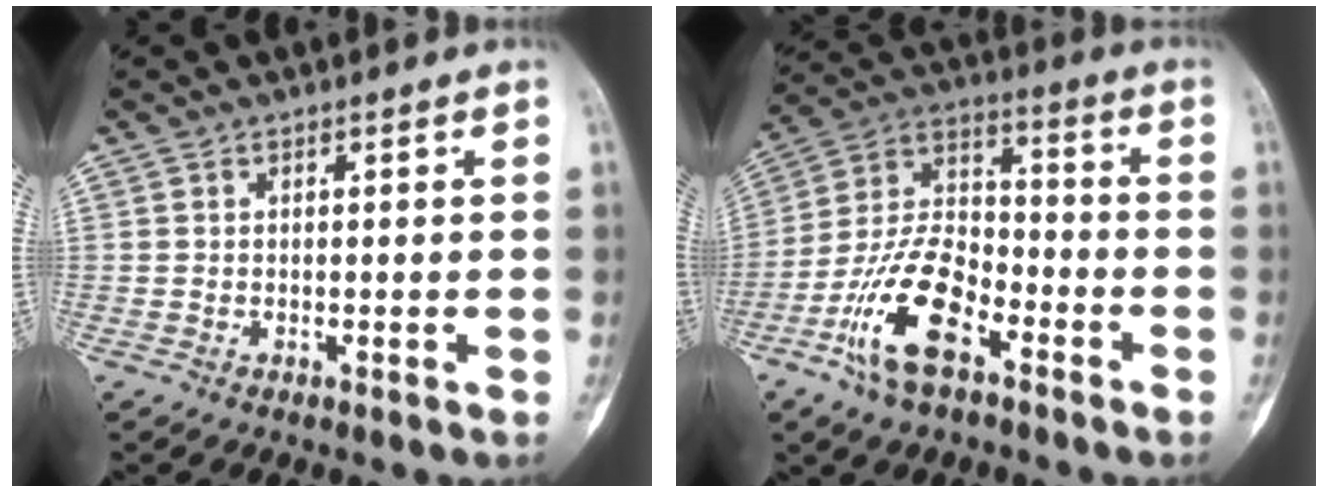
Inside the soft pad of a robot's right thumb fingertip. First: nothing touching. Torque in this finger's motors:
{"motor_torque": [0.31, 0.45, 0.49, -0.49, 0.16]}